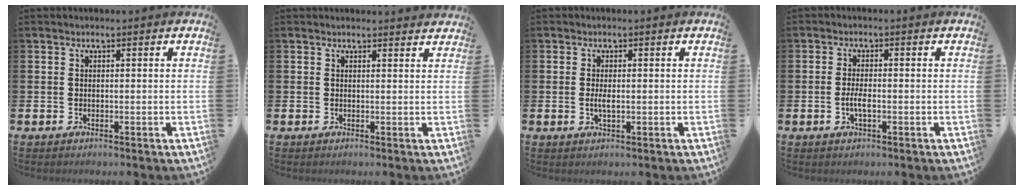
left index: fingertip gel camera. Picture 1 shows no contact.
{"total": 1.1, "force": [1.1, 0.1, 0.0], "torque": [0.006, -0.006, 0.019]}
{"total": 1.9, "force": [0.0, 0.7, 1.8], "torque": [-0.032, 0.002, -0.002]}
{"total": 2.4, "force": [-0.6, 0.8, 2.2], "torque": [-0.038, 0.001, -0.011]}